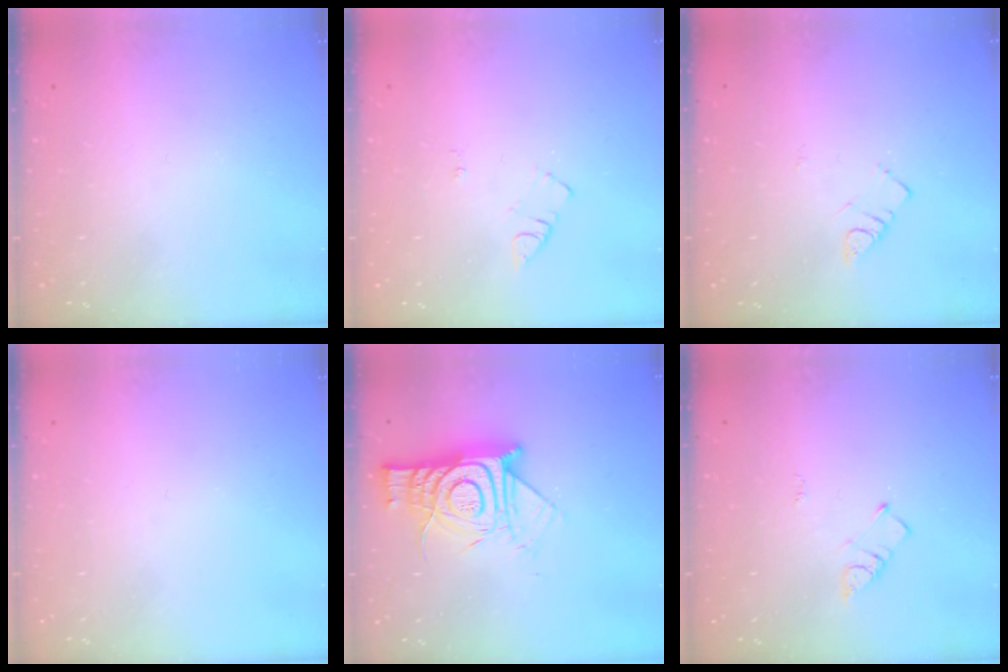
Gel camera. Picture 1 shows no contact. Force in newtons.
{"total": 3.6, "press": 3.6, "slide": 0.5}
{"total": 3.3, "press": 3.2, "slide": 0.5}
{"total": 0.0}
{"total": 15.7, "press": 15.6, "slide": 1.3}
{"total": 3.5, "press": 3.5, "slide": 0.6}